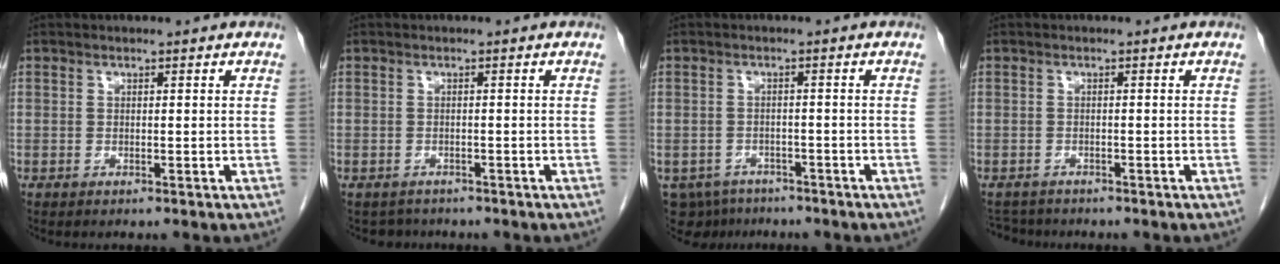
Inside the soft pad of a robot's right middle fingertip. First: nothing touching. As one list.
[{"total": 2.3, "force": [-2.0, 1.2, -0.4], "torque": [0.000, 0.000, -0.030]}, {"total": 7.4, "force": [-5.9, 4.4, 1.0], "torque": [-0.022, 0.000, -0.080]}, {"total": 3.3, "force": [-3.1, 1.2, 0.0], "torque": [-0.001, -0.008, -0.051]}]